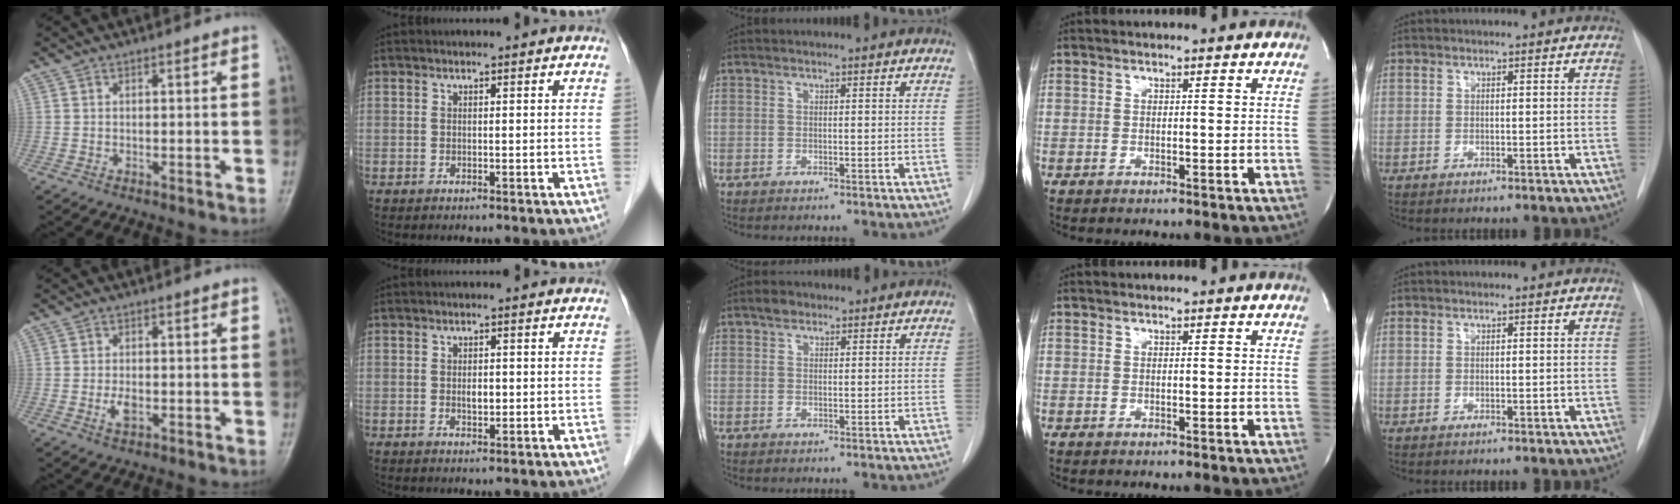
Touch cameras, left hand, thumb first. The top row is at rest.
{"thumb": {"total": 2.7, "force": [-0.9, 1.5, 2.1], "torque": [-0.039, -0.001, -0.016]}, "index": {"total": 1.8, "force": [-0.1, 1.0, 1.5], "torque": [-0.027, -0.001, 0.000]}, "middle": {"total": 1.7, "force": [1.2, 1.0, 0.6], "torque": [-0.015, 0.005, 0.018]}}